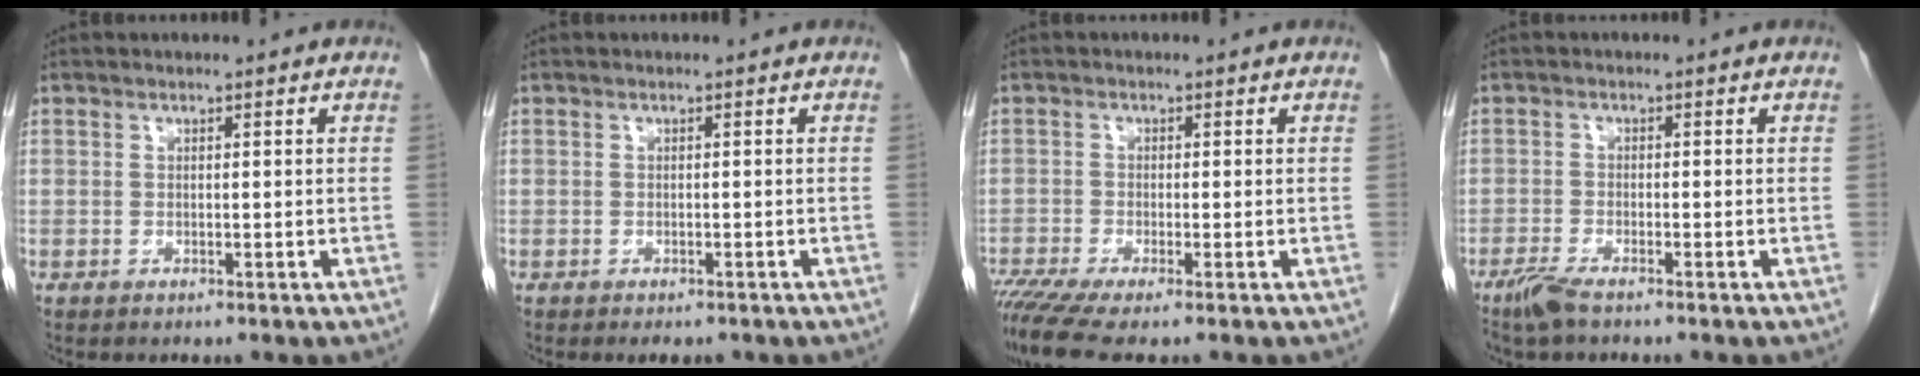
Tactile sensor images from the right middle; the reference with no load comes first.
{"total": 2.3, "force": [-1.8, 1.0, 1.0], "torque": [-0.012, -0.004, -0.020]}
{"total": 6.1, "force": [-4.5, 0.2, 4.1], "torque": [-0.076, -0.016, -0.082]}
{"total": 3.0, "force": [-2.3, 0.4, 1.9], "torque": [-0.046, -0.007, -0.048]}